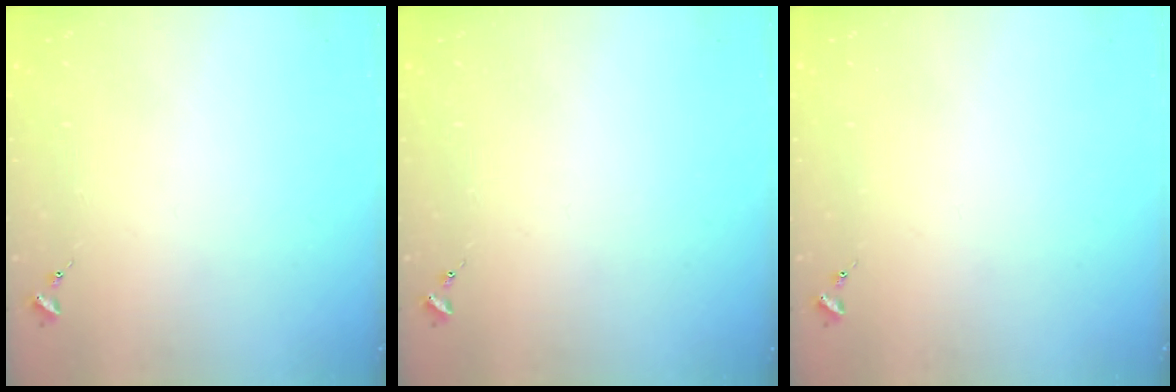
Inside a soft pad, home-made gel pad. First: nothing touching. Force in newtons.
{"total": 0.0}
{"total": 0.0}